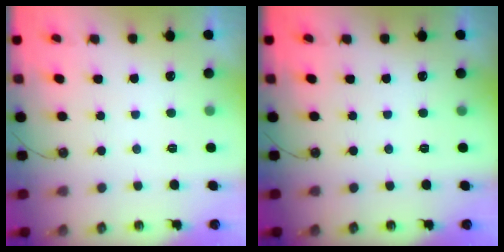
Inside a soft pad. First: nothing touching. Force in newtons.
{"total": 0.0}